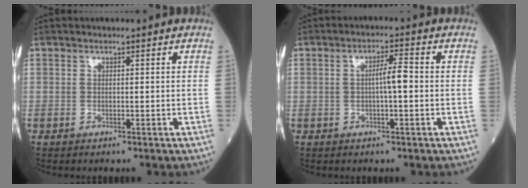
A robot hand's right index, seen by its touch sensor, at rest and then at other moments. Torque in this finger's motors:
{"motor_torque": [0.10, -0.02, 0.03, 0.04]}